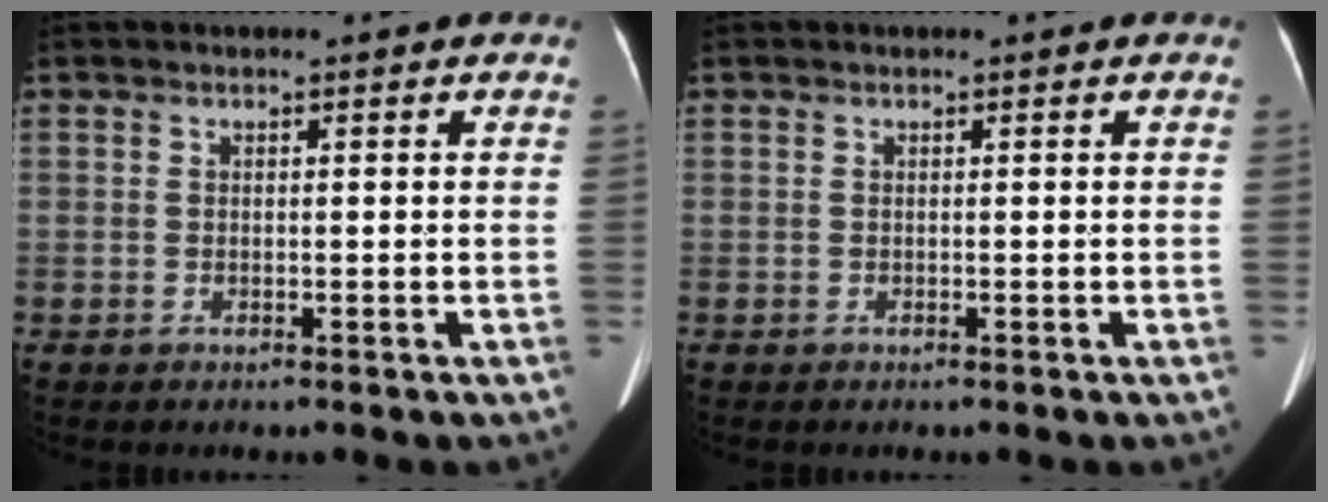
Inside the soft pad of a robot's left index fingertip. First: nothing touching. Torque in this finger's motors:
{"motor_torque": [-0.03, 0.03, 0.00, 0.00]}